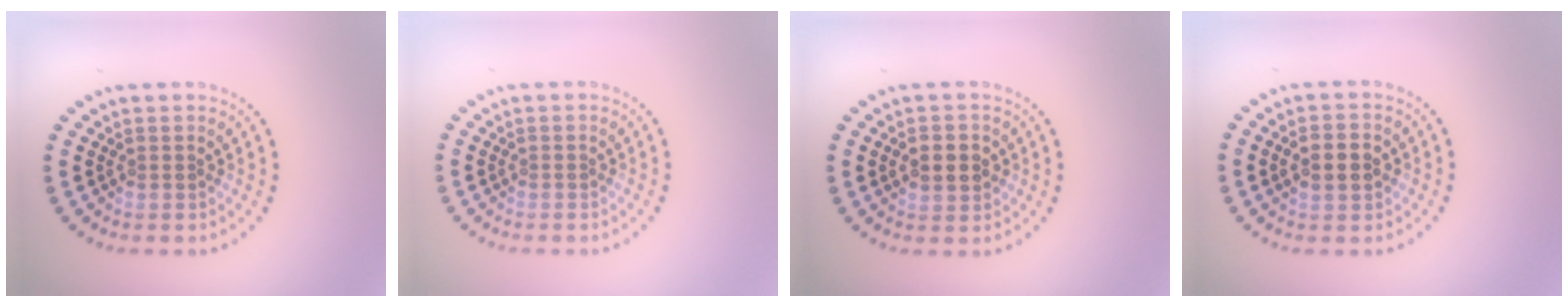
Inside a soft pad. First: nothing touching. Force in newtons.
{"total": 0.0}
{"total": 2.7, "press": 2.7, "slide": 0.5}
{"total": 2.8, "press": 2.8, "slide": 0.1}